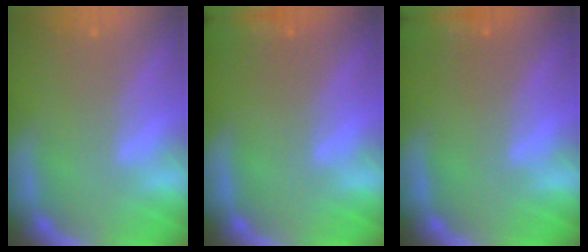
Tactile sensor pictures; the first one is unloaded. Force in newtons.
{"total": 8.5}
{"total": 9.0}